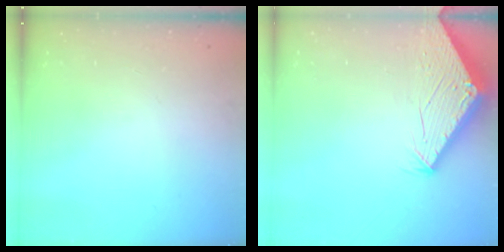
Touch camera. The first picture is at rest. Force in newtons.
{"total": 2.7, "press": 2.7, "slide": 0.1}